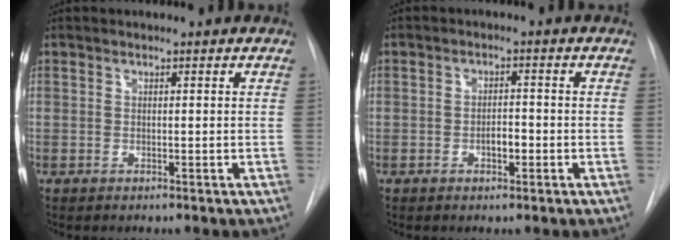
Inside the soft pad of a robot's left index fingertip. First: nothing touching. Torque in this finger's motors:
{"motor_torque": [0.11, 0.05, 0.04, 0.01]}